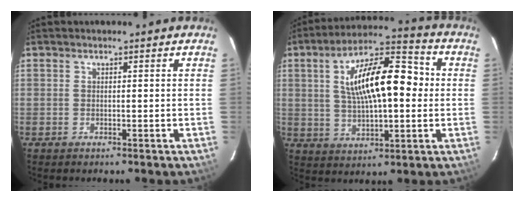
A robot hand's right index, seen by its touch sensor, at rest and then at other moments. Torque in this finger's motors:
{"motor_torque": [0.70, -0.06, 1.05, 0.21]}